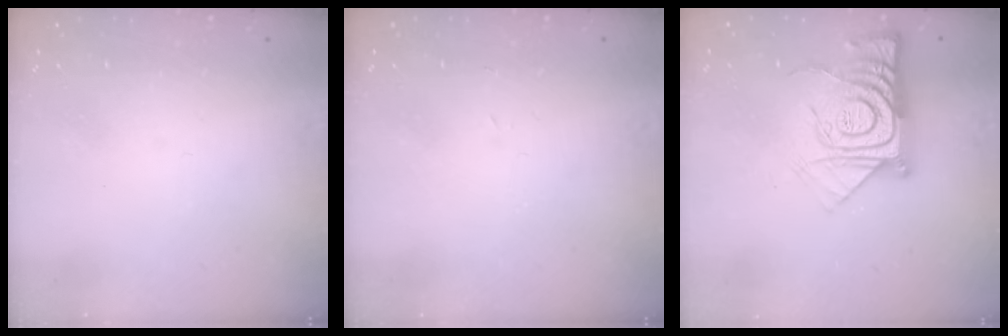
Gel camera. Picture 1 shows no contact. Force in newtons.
{"total": 2.0, "press": 2.0, "slide": 0.3}
{"total": 15.9, "press": 15.8, "slide": 1.6}